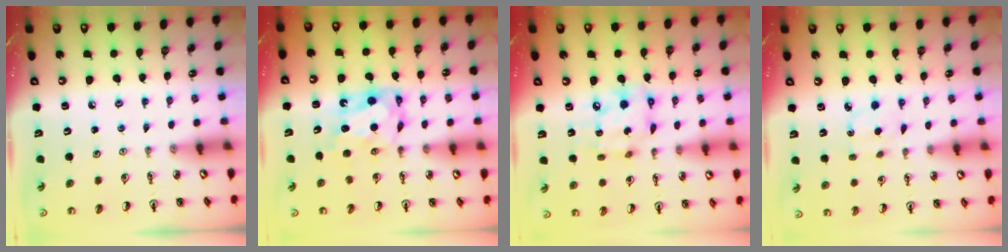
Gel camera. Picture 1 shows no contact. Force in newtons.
{"total": 6.6, "press": 6.6, "slide": 0.4}
{"total": 11.0, "press": 11.0, "slide": 0.8}
{"total": 2.7, "press": 2.6, "slide": 0.4}